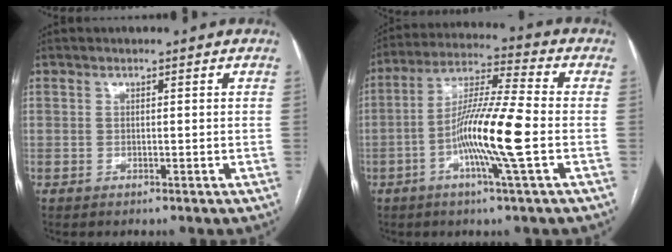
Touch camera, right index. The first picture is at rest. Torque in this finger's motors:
{"motor_torque": [1.83, -0.31, 0.93, 0.21]}